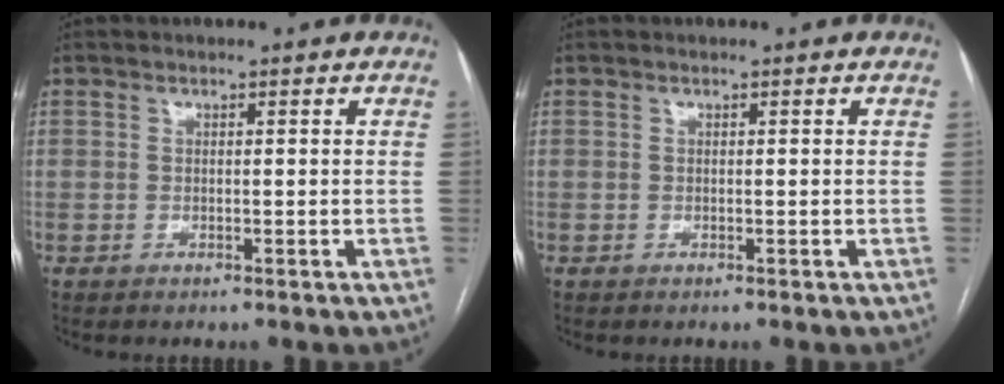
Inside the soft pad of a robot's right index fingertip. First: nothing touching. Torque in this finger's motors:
{"motor_torque": [0.00, 0.00, 0.00, 0.00]}